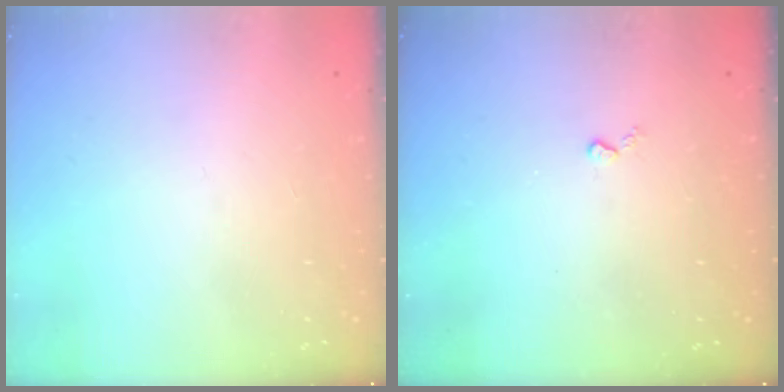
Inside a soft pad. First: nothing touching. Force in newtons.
{"total": 2.6, "press": 2.6, "slide": 0.5}